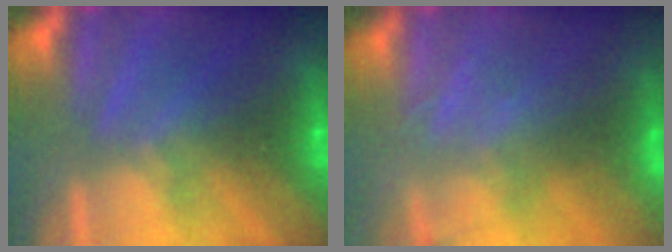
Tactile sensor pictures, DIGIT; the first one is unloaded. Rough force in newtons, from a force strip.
{"total": 2.1}